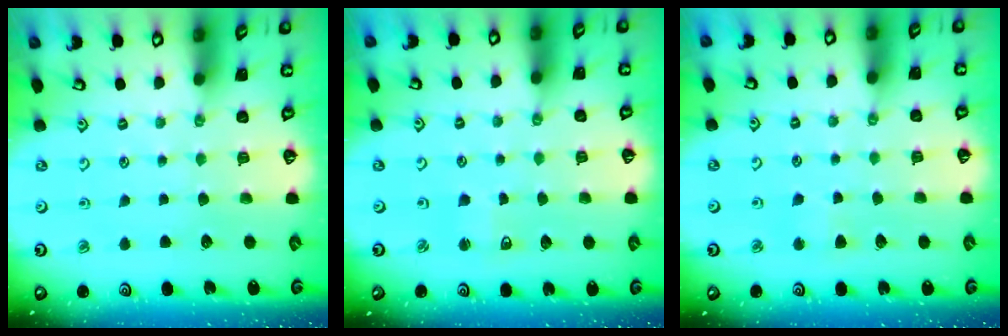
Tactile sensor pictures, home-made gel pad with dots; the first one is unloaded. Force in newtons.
{"total": 3.2, "press": 3.2, "slide": 0.6}
{"total": 2.5, "press": 2.5, "slide": 0.5}